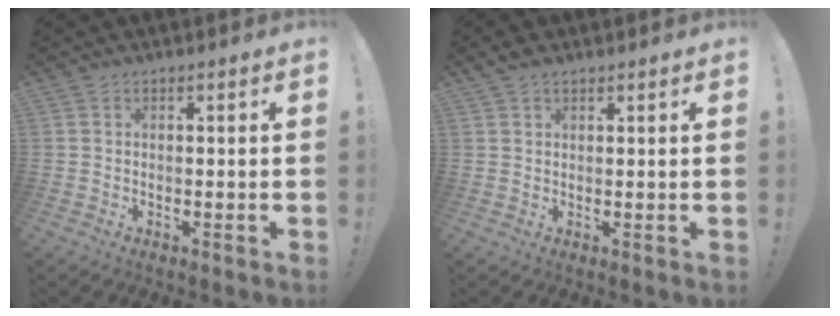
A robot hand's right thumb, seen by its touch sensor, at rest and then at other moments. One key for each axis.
{"total": 2.3, "fx": 1.7, "fy": 1.0, "fz": 1.0, "tx": -0.017, "ty": -0.006, "tz": 0.033}